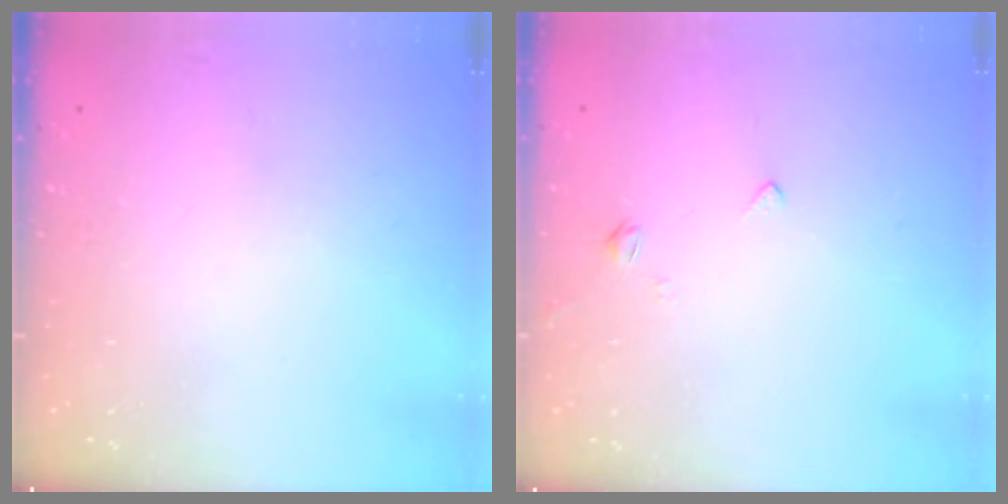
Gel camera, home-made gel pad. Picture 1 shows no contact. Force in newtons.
{"total": 2.7, "press": 2.7, "slide": 0.5}